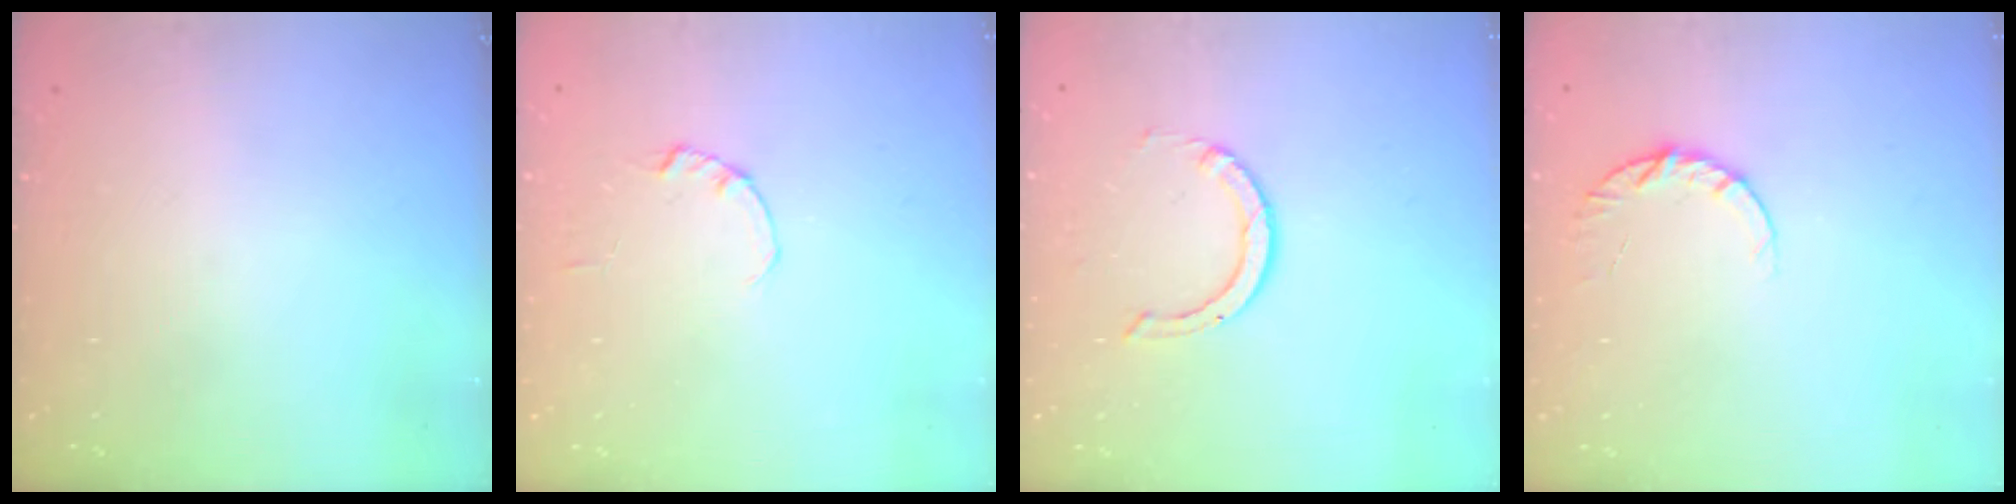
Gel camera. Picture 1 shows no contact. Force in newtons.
{"total": 0.0}
{"total": 2.8, "press": 2.8, "slide": 0.2}
{"total": 6.3, "press": 6.3, "slide": 0.6}